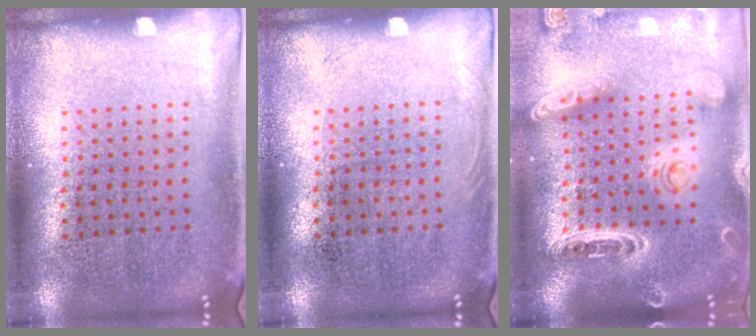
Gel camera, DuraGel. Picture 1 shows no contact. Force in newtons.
{"total": 0.5, "press": 0.5, "slide": 0.2}
{"total": 1.9, "press": 1.9, "slide": 0.4}